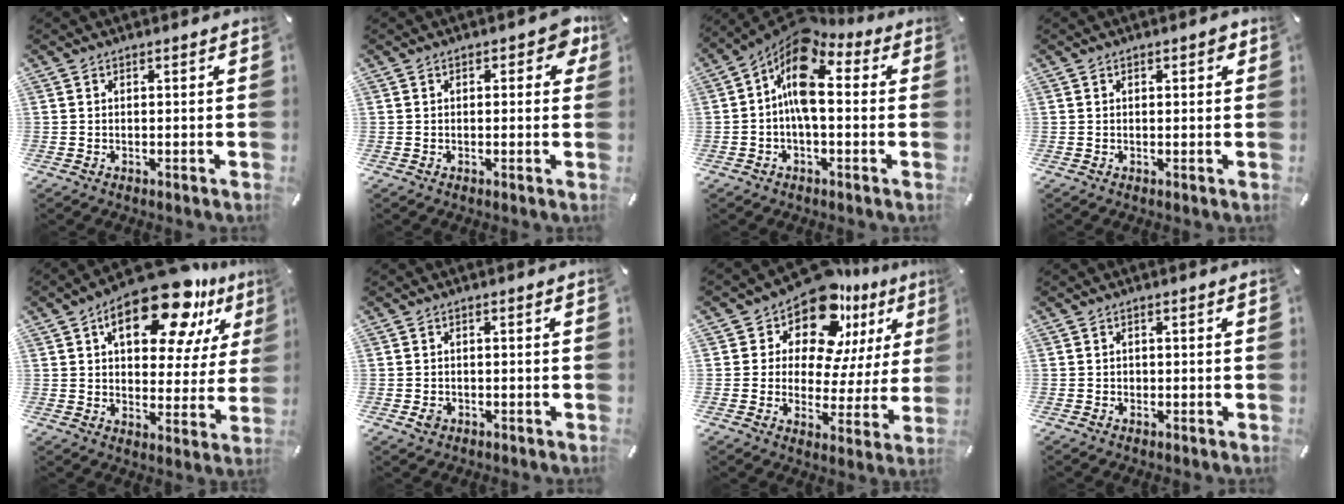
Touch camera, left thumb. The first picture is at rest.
{"total": 4.7, "force": [1.3, 2.5, 3.8], "torque": [-0.044, -0.001, 0.016]}
{"total": 11.8, "force": [2.1, 5.9, 10.1], "torque": [-0.203, -0.033, 0.033]}
{"total": 1.7, "force": [0.5, 0.9, 1.3], "torque": [-0.011, 0.000, 0.004]}
{"total": 20.1, "force": [11.6, 9.5, 13.4], "torque": [-0.190, -0.061, 0.188]}
{"total": 2.2, "force": [-0.7, 1.6, 1.2], "torque": [-0.029, 0.000, -0.015]}
{"total": 15.2, "force": [11.6, 7.3, 6.6], "torque": [-0.126, -0.095, 0.203]}
{"total": 0.9, "force": [-0.2, 0.8, 0.3], "torque": [-0.007, 0.004, -0.005]}